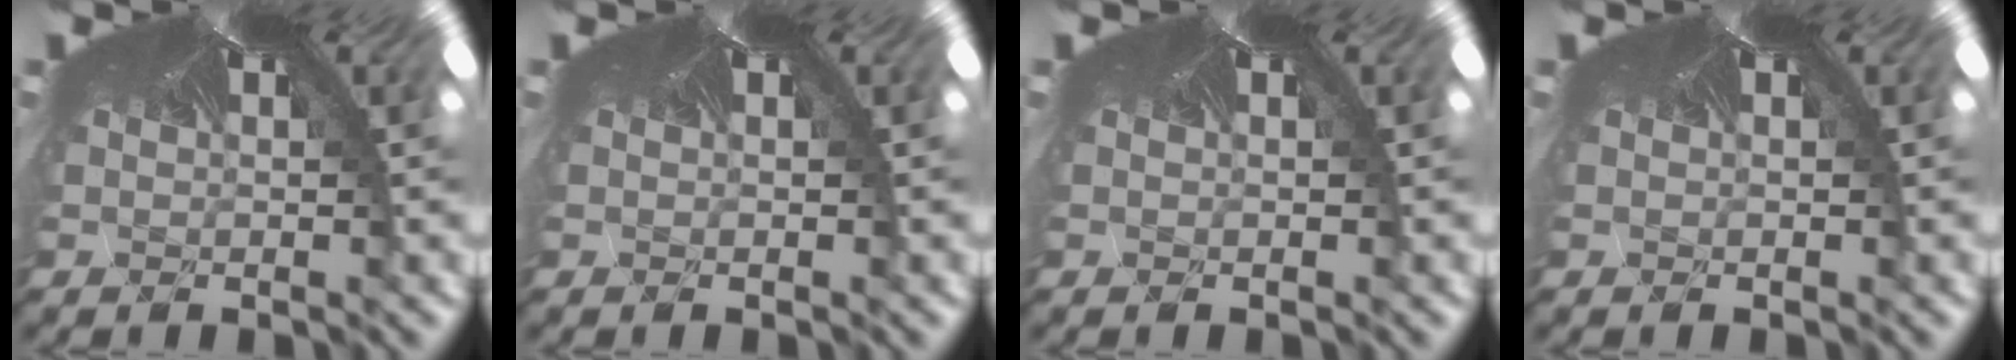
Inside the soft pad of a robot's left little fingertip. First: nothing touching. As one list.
[{"total": 0.0}, {"total": 0.0}, {"total": 0.0}]